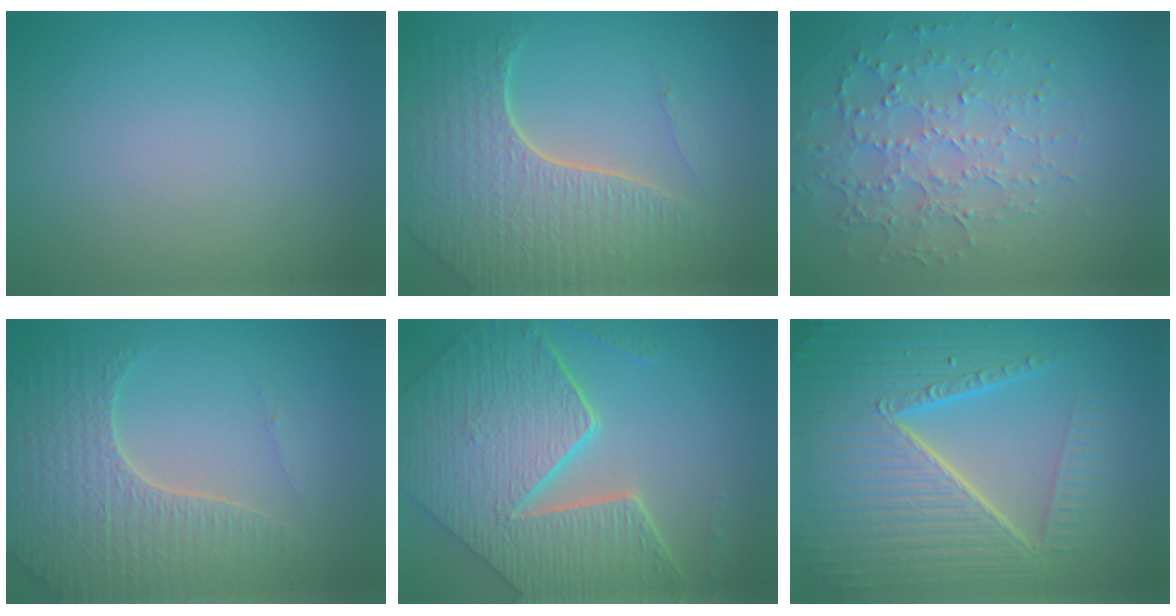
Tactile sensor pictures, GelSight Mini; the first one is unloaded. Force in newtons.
{"total": 7.2, "press": 5.2, "slide": 5.0}
{"total": 4.5, "press": 3.5, "slide": 2.9}
{"total": 5.0, "press": 4.5, "slide": 2.3}
{"total": 9.6, "press": 7.1, "slide": 6.5}
{"total": 10.6, "press": 6.6, "slide": 8.3}